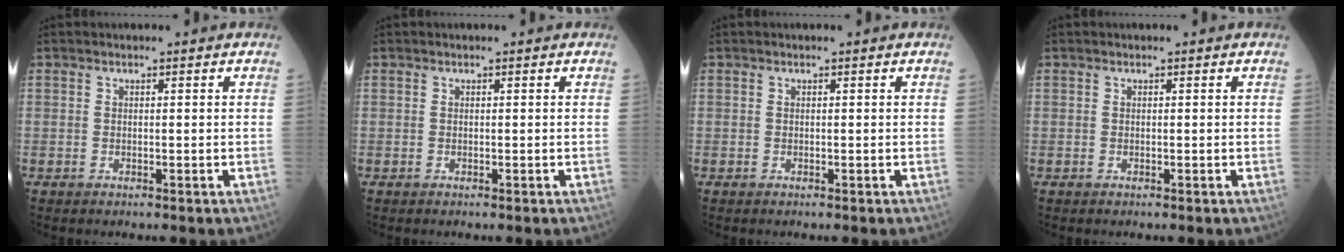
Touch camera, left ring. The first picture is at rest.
{"total": 0.0}
{"total": 0.0}
{"total": 0.0}